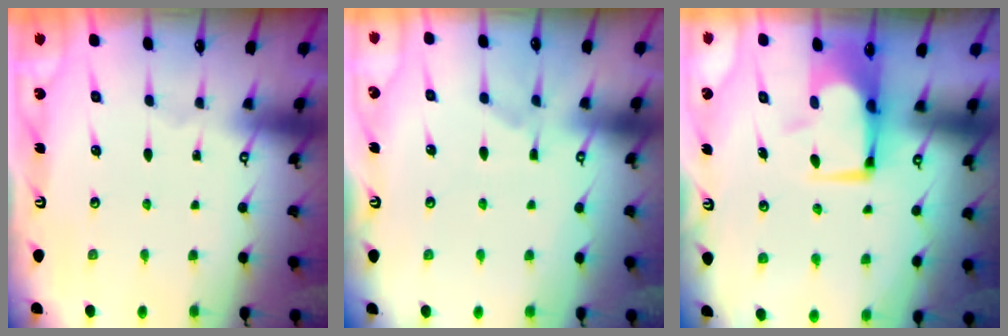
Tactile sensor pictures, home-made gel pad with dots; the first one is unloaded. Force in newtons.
{"total": 1.0, "press": 0.2, "slide": 1.0}
{"total": 0.0}